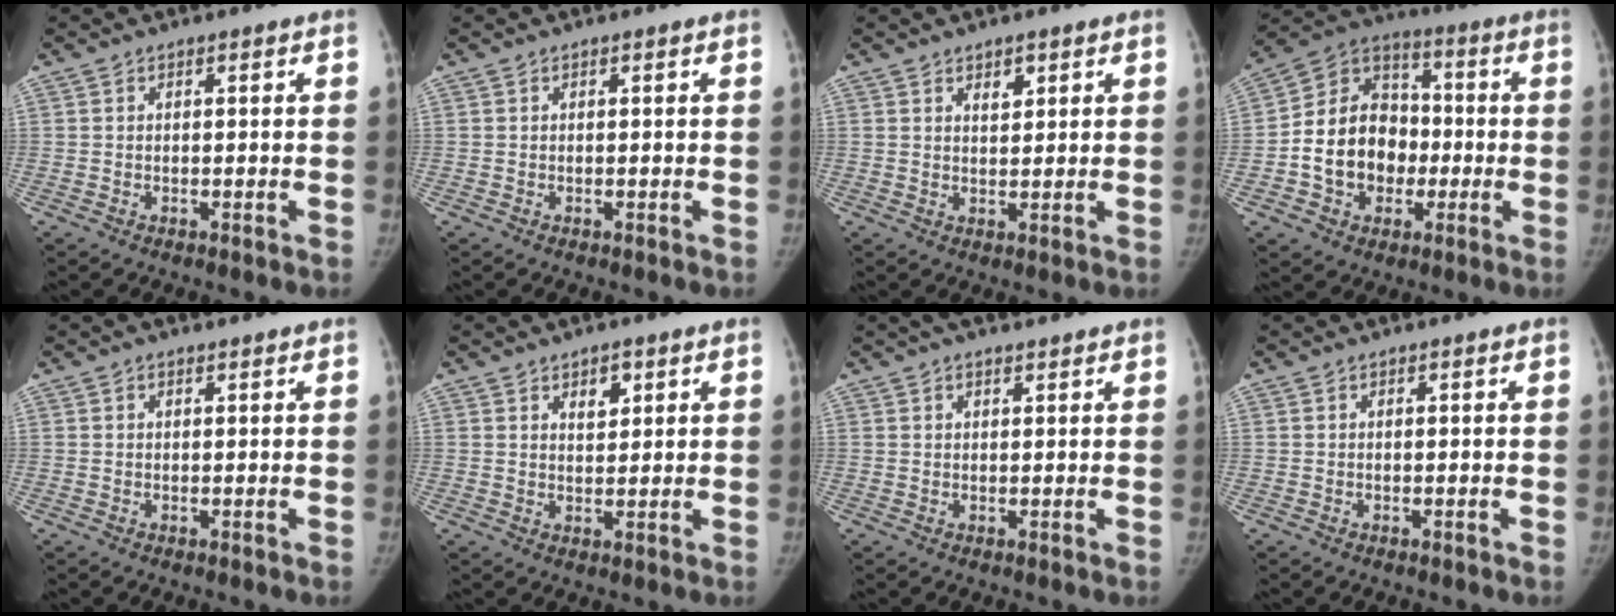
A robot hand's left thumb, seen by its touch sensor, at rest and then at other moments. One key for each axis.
{"total": 0.0}
{"total": 2.7, "fx": 1.5, "fy": 1.5, "fz": 1.6, "tx": -0.013, "ty": -0.010, "tz": 0.026}
{"total": 15.9, "fx": -2.5, "fy": 12.9, "fz": 9.0, "tx": -0.109, "ty": 0.035, "tz": -0.046}
{"total": 0.7, "fx": 0.4, "fy": 0.5, "fz": 0.4, "tx": -0.004, "ty": 0.002, "tz": 0.003}
{"total": 3.7, "fx": 1.9, "fy": 2.1, "fz": 2.4, "tx": -0.020, "ty": -0.011, "tz": 0.030}
{"total": 4.3, "fx": 3.1, "fy": 1.8, "fz": 2.3, "tx": -0.030, "ty": 0.012, "tz": 0.051}
{"total": 0.0}